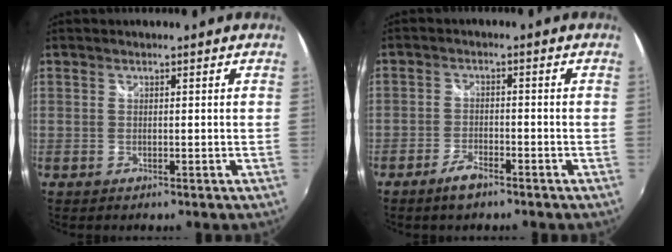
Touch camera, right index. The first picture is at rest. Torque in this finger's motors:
{"motor_torque": [0.18, -0.20, 0.11, 0.01]}